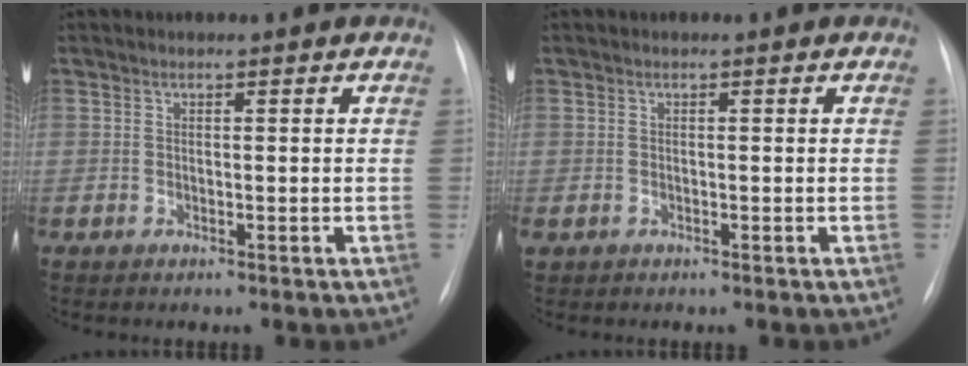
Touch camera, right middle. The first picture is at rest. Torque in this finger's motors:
{"motor_torque": [0.94, -1.20, 0.35, 0.08]}